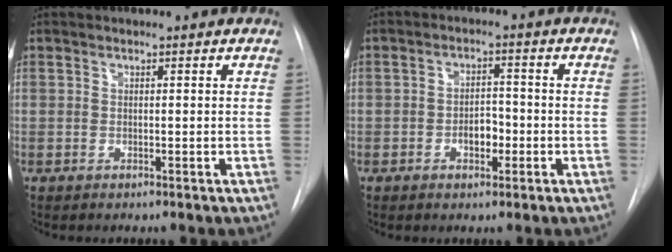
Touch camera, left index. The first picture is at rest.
{"total": 3.7, "force": [-1.4, 2.0, 2.7], "torque": [-0.040, 0.006, -0.021]}